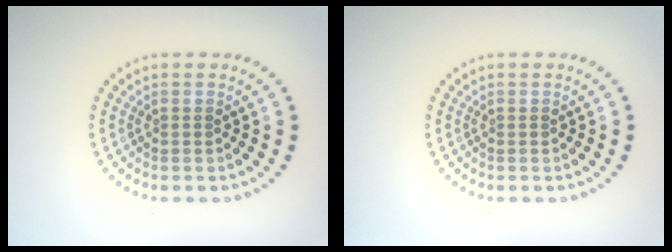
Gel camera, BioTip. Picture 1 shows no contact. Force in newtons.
{"total": 0.0}